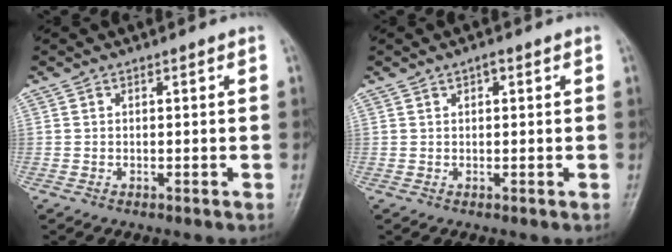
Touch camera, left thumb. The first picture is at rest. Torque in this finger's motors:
{"motor_torque": [-0.14, -0.03, -0.12, -0.16, 0.00]}